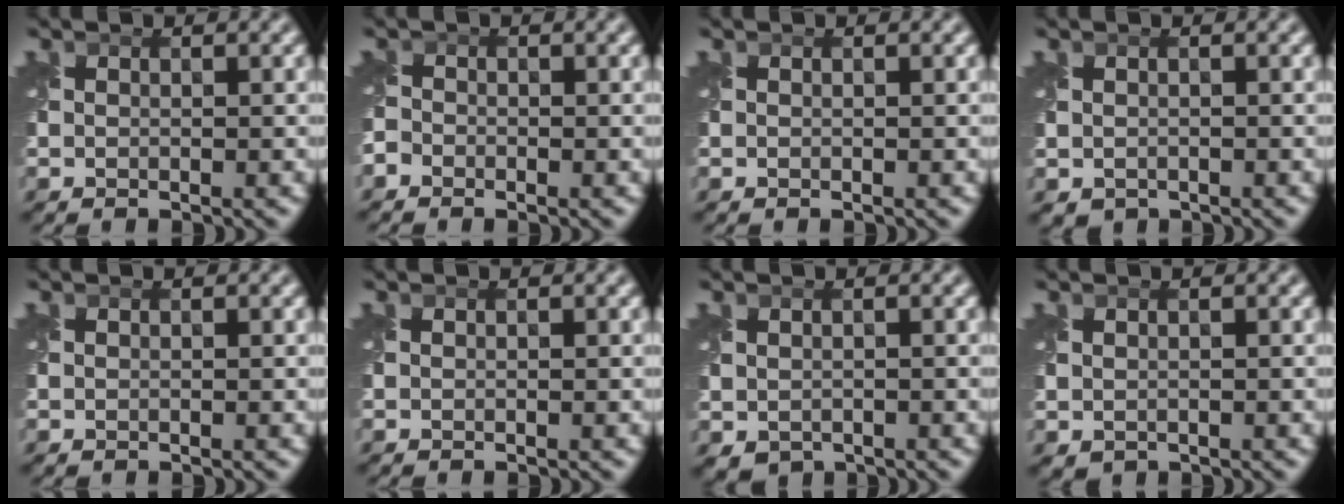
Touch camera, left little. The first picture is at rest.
{"total": 1.1, "force": [-0.9, 0.6, -0.1], "torque": [0.002, 0.002, -0.025]}
{"total": 0.0}
{"total": 0.9, "force": [-0.3, 0.8, 0.4], "torque": [-0.011, -0.007, -0.003]}
{"total": 0.0}
{"total": 0.0}
{"total": 1.5, "force": [-0.4, 1.2, 0.8], "torque": [-0.021, -0.009, -0.003]}
{"total": 0.8, "force": [0.0, 0.7, 0.4], "torque": [-0.012, -0.004, 0.007]}